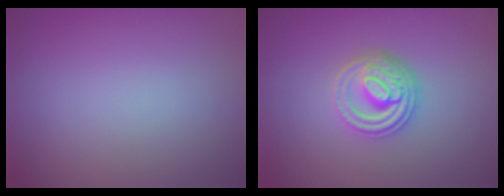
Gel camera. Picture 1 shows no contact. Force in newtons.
{"total": 3.6, "press": 3.1, "slide": 1.9}